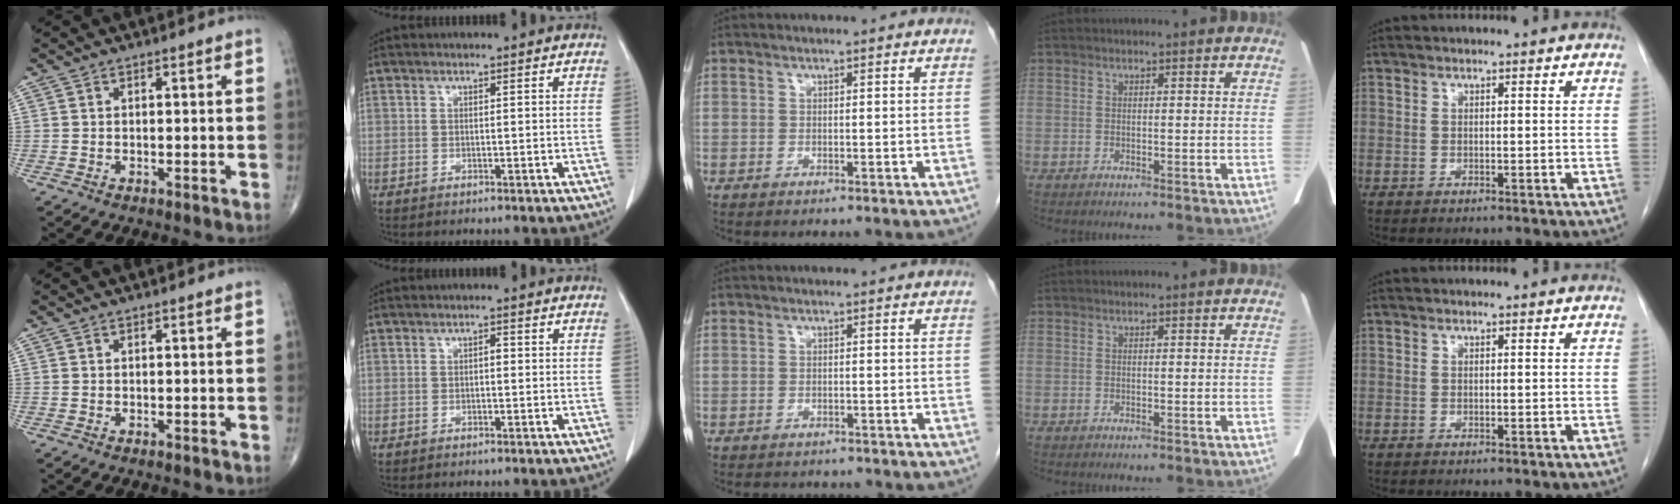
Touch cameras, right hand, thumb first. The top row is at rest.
{"index": {"total": 0.9, "force": [-0.1, 0.4, 0.8], "torque": [-0.010, 0.004, -0.002]}, "middle": {"total": 3.4, "force": [-3.0, 1.4, 0.8], "torque": [-0.011, -0.003, -0.037]}}